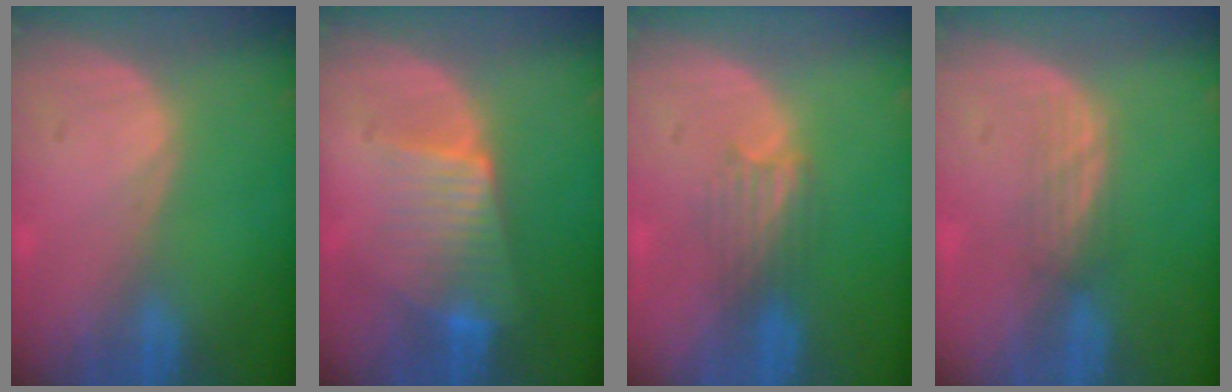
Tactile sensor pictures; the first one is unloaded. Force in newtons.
{"total": 6.7, "press": 6.2, "slide": 2.5}
{"total": 3.2, "press": 3.1, "slide": 1.0}
{"total": 2.1, "press": 2.1, "slide": 0.3}